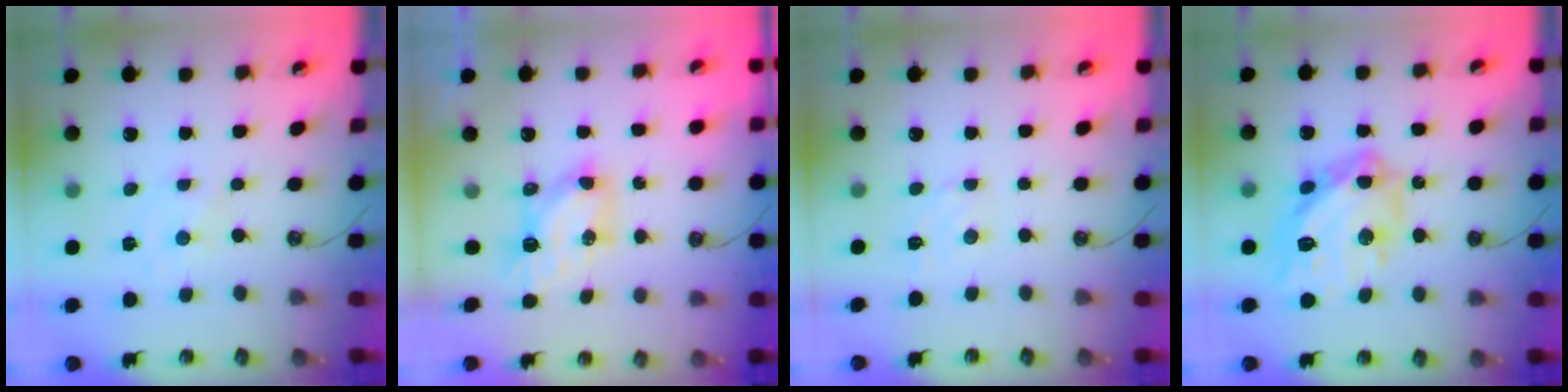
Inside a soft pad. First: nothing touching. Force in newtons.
{"total": 6.3, "press": 6.3, "slide": 0.3}
{"total": 4.3, "press": 4.3, "slide": 0.6}
{"total": 19.9, "press": 19.7, "slide": 2.2}